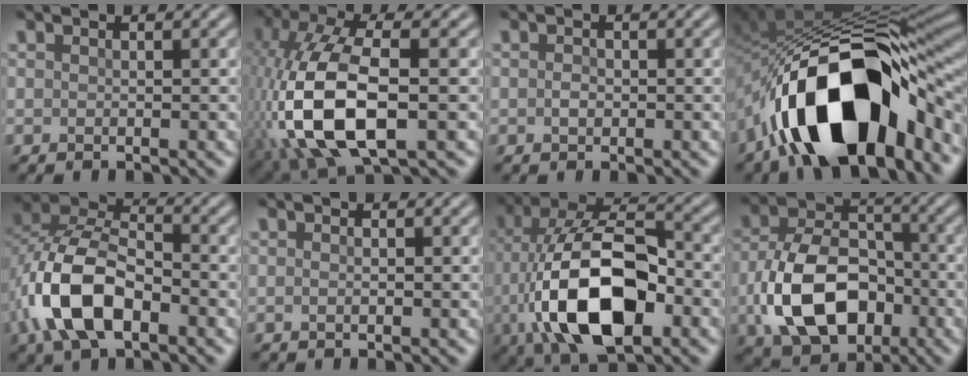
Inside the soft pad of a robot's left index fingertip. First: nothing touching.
{"total": 12.1, "force": [-2.7, 5.9, 10.2], "torque": [-0.232, -0.002, -0.054]}
{"total": 0.8, "force": [-0.1, 0.6, 0.5], "torque": [-0.012, 0.001, -0.003]}
{"total": 16.6, "force": [-7.2, 7.9, 12.7], "torque": [-0.197, -0.001, -0.123]}
{"total": 9.6, "force": [-3.6, 5.3, 7.1], "torque": [-0.153, 0.010, -0.081]}
{"total": 0.6, "force": [-0.1, 0.2, 0.5], "torque": [-0.010, 0.000, -0.003]}
{"total": 13.6, "force": [-3.5, 7.0, 11.1], "torque": [-0.213, -0.004, -0.070]}
{"total": 11.0, "force": [-3.2, 7.3, 7.5], "torque": [-0.154, -0.005, -0.061]}